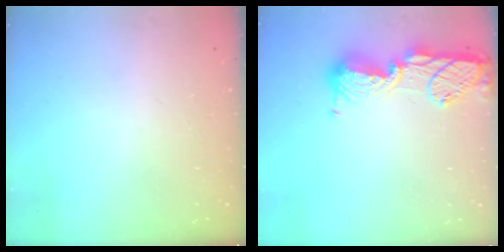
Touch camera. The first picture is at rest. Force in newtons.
{"total": 16.3, "press": 15.3, "slide": 5.7}